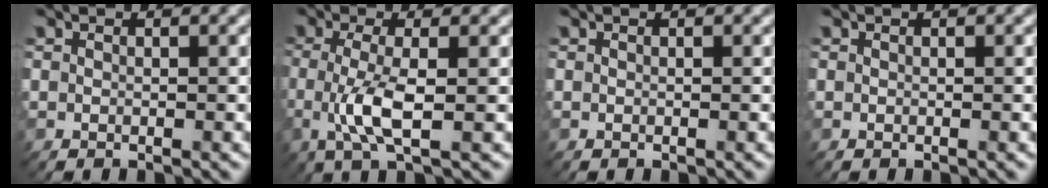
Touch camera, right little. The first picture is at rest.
{"total": 4.2, "force": [-0.6, 1.0, 4.1], "torque": [-0.090, -0.007, -0.014]}
{"total": 0.0}
{"total": 0.0}